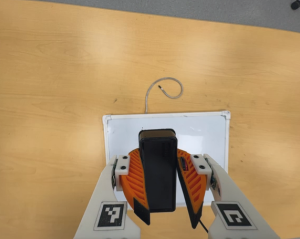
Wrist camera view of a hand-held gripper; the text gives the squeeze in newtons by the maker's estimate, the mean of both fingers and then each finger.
{"total": 11.3, "left": 10.4, "right": 12.1}